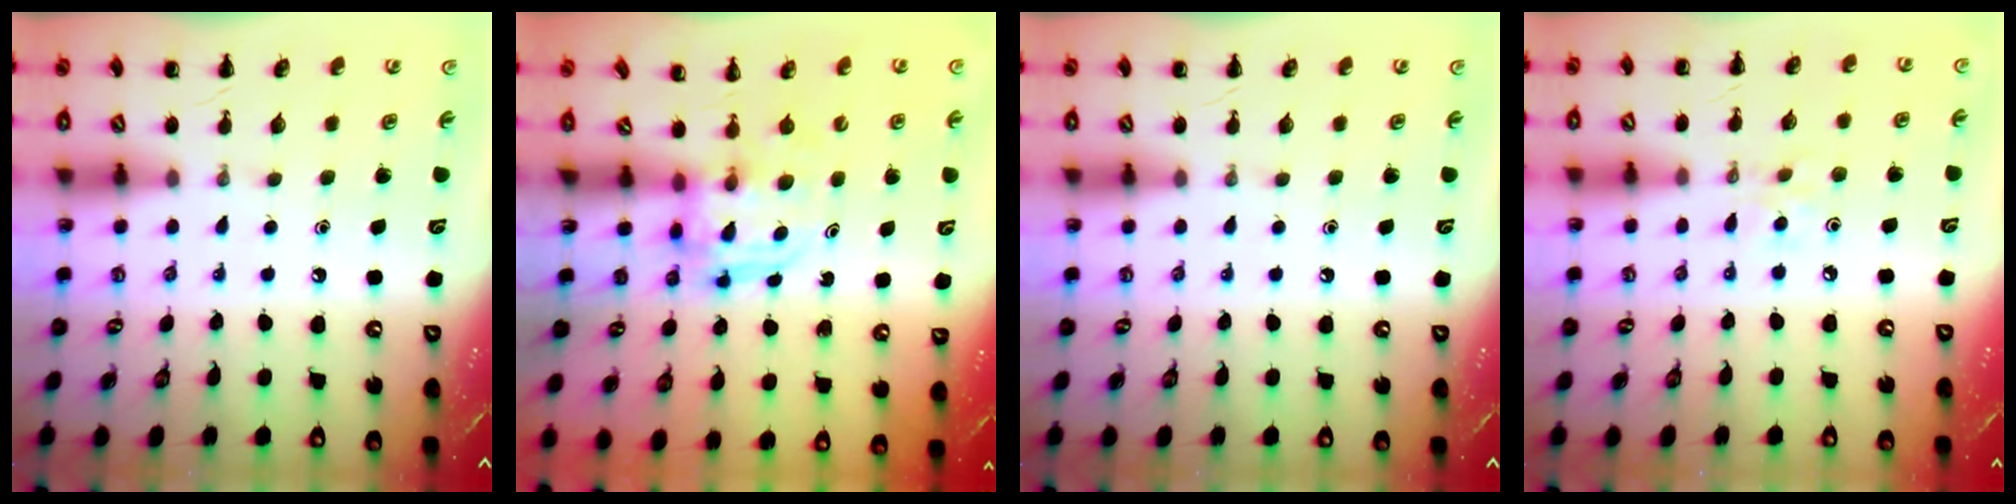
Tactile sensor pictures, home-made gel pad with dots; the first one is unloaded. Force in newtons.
{"total": 3.8, "press": 3.8, "slide": 0.2}
{"total": 0.0}
{"total": 3.9, "press": 3.6, "slide": 1.3}